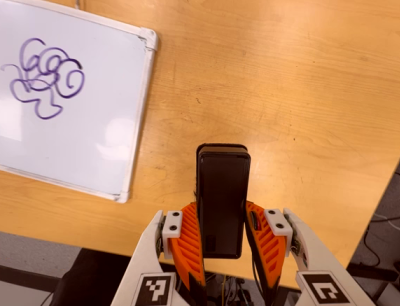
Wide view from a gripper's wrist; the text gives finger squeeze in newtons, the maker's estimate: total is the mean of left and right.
{"total": 5.7, "left": 3.5, "right": 7.9}